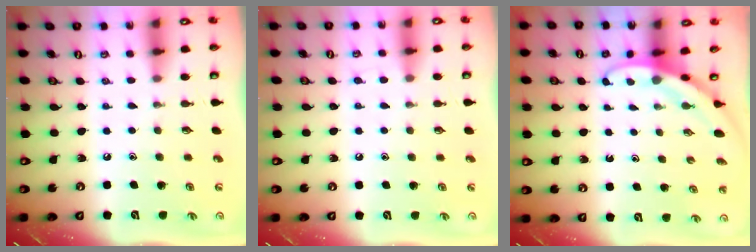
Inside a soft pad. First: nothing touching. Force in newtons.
{"total": 4.0, "press": 4.0, "slide": 0.5}
{"total": 3.1, "press": 3.1, "slide": 0.1}